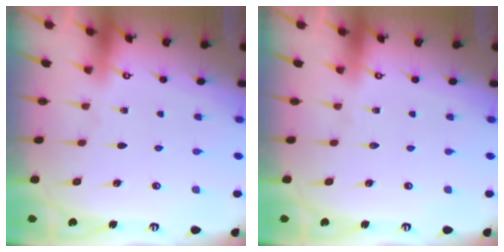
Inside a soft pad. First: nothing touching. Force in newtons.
{"total": 0.0}